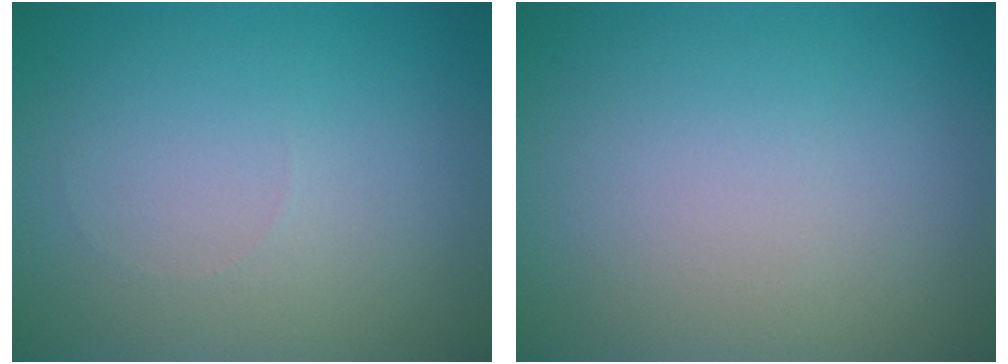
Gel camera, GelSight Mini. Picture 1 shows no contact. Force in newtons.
{"total": 0.0}